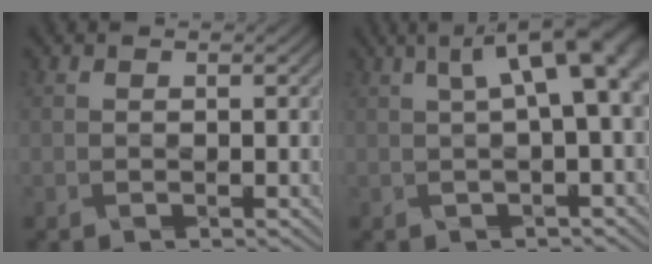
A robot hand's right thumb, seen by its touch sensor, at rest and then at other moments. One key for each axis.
{"total": 7.9, "fx": 1.9, "fy": 2.0, "fz": 7.4, "tx": -0.104, "ty": 0.024, "tz": 0.028}